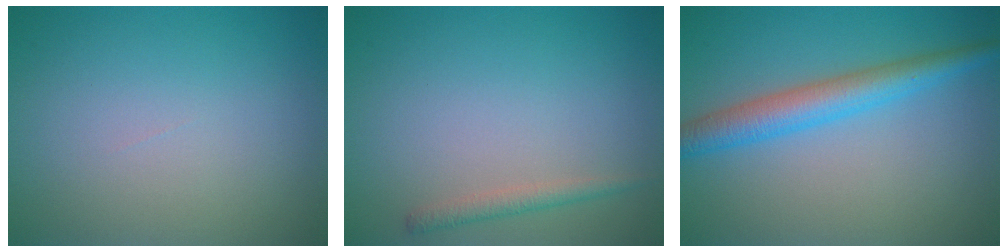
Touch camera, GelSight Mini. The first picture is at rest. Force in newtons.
{"total": 1.4, "press": 1.4, "slide": 0.1}
{"total": 4.3, "press": 4.3, "slide": 0.1}